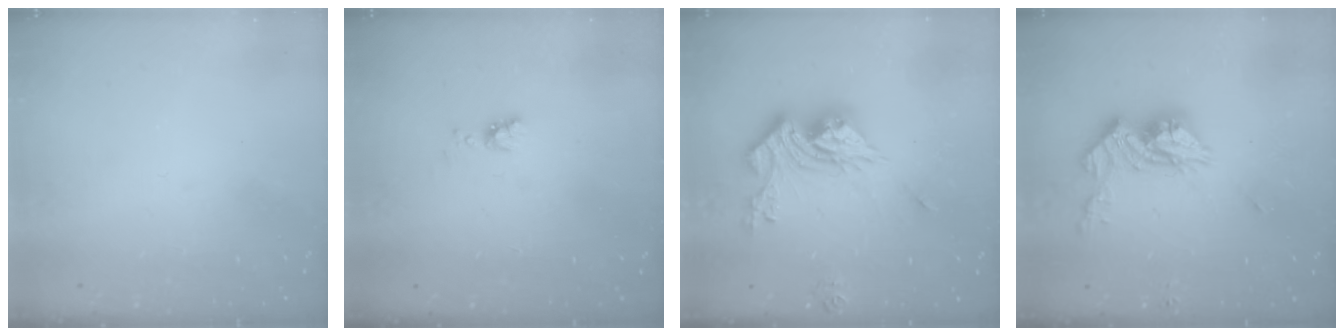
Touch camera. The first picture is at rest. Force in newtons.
{"total": 3.9, "press": 3.9, "slide": 0.6}
{"total": 16.4, "press": 16.3, "slide": 1.9}
{"total": 12.3, "press": 12.2, "slide": 1.0}